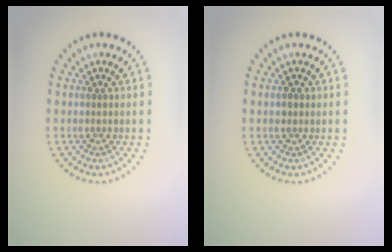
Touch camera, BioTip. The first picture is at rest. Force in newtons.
{"total": 0.8, "press": 0.8, "slide": 0.3}